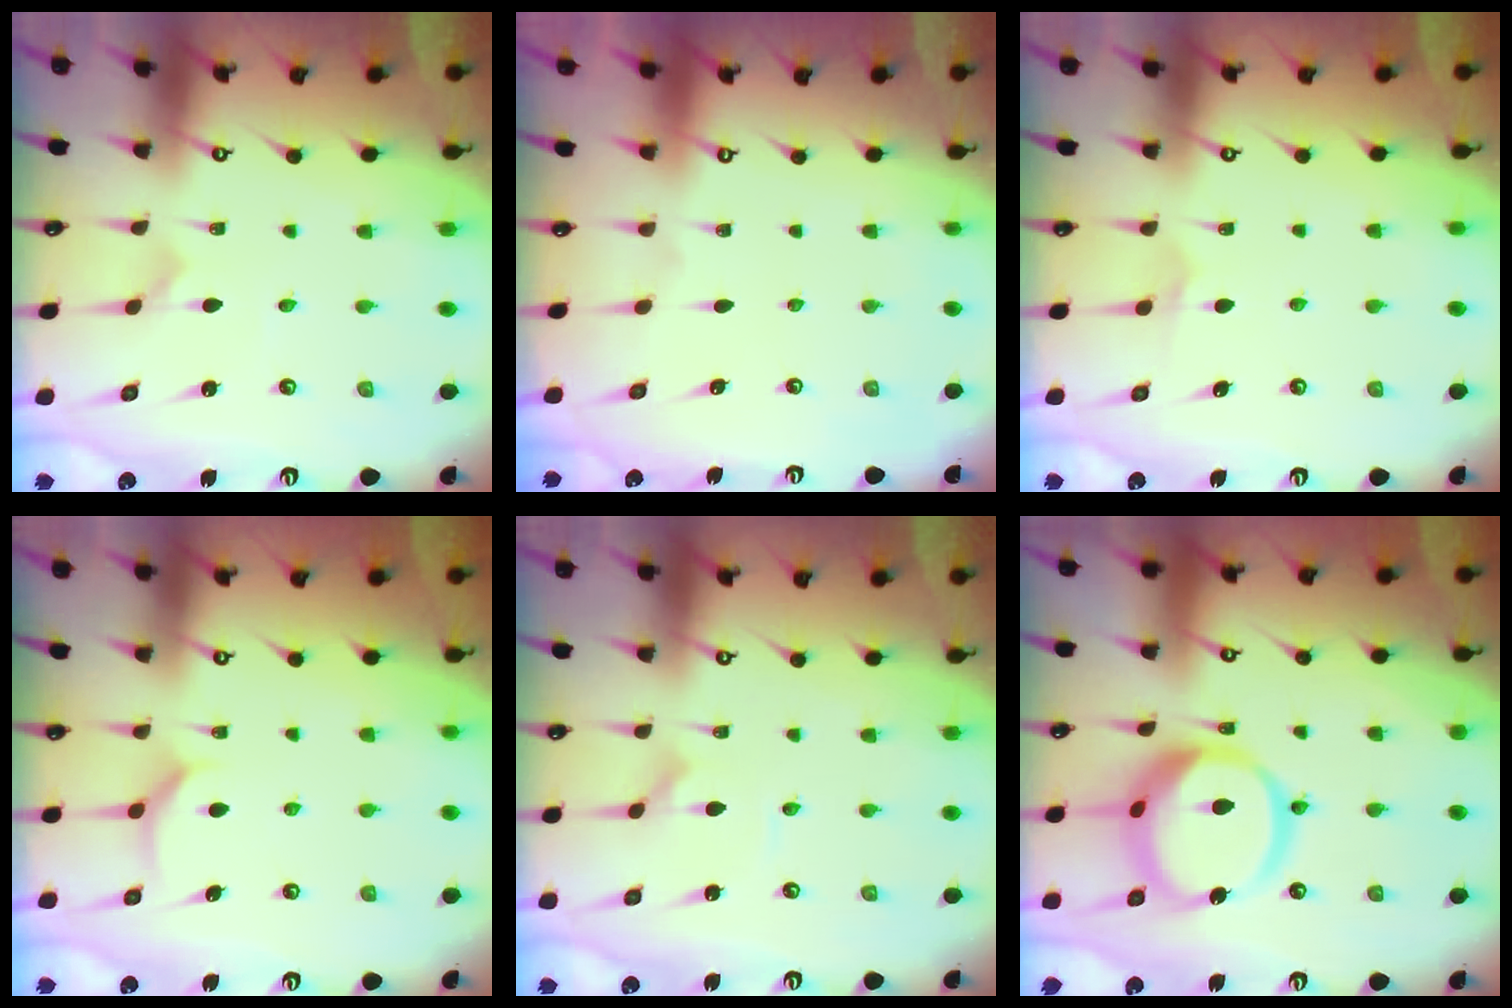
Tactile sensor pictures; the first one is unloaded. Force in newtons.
{"total": 0.0}
{"total": 4.4, "press": 4.4, "slide": 0.1}
{"total": 7.9, "press": 7.9, "slide": 0.4}
{"total": 1.2, "press": 1.2, "slide": 0.1}
{"total": 16.1, "press": 16.0, "slide": 1.8}